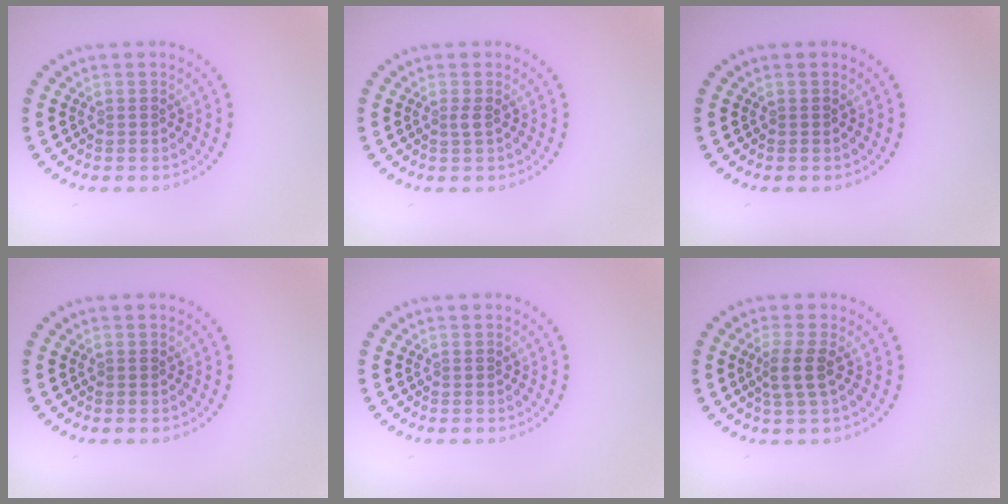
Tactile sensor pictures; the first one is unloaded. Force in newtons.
{"total": 0.8, "press": 0.5, "slide": 0.6}
{"total": 0.0}
{"total": 0.0}
{"total": 0.0}
{"total": 2.2, "press": 1.8, "slide": 1.3}